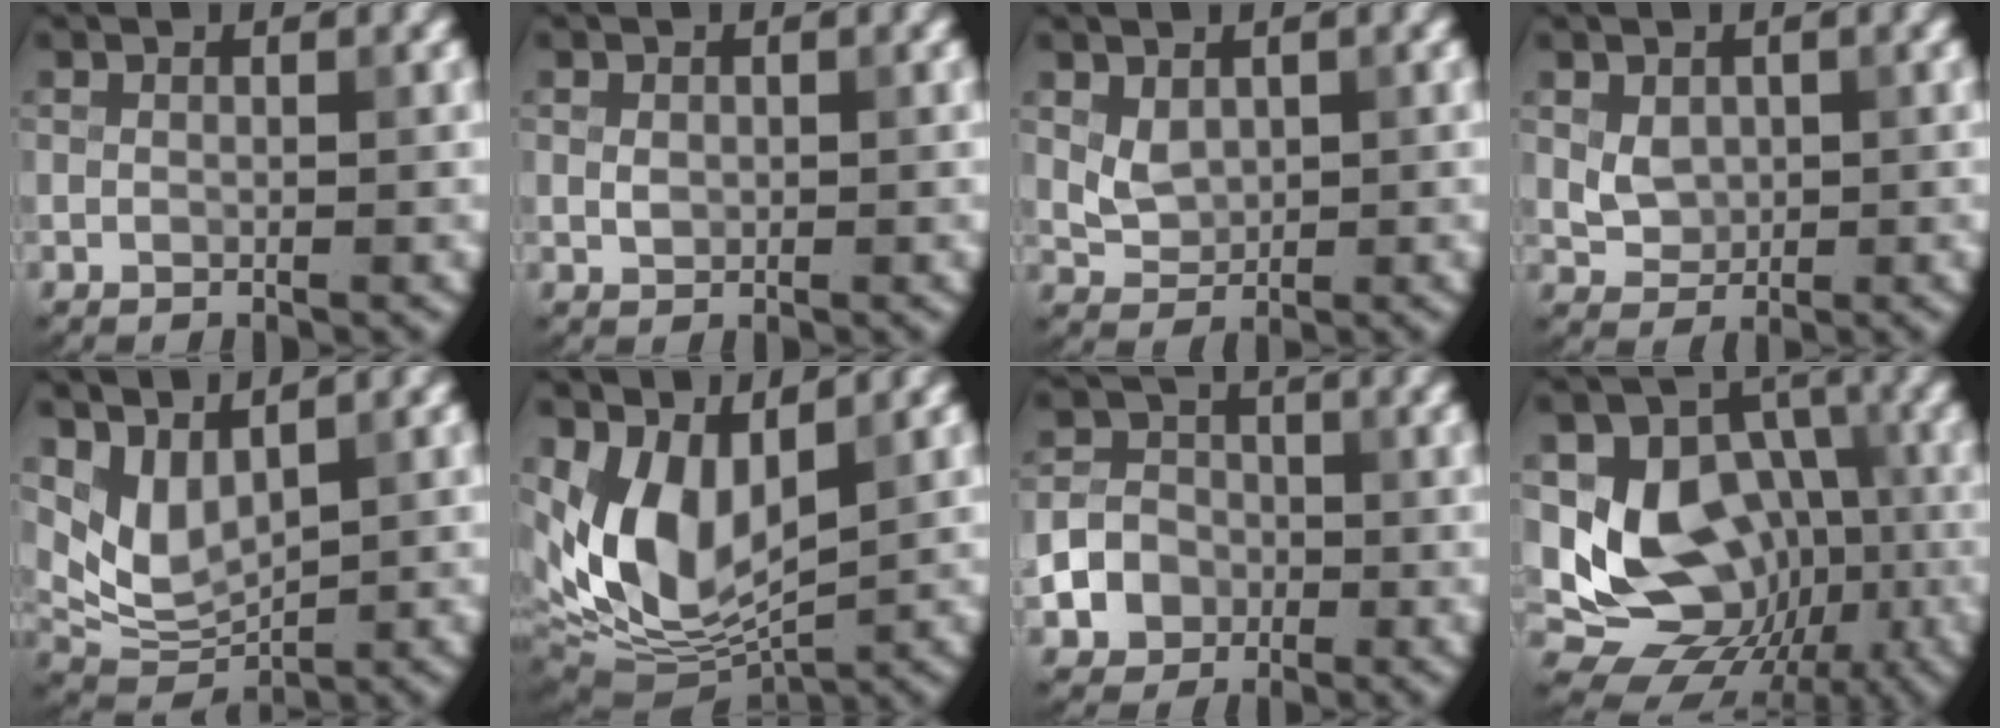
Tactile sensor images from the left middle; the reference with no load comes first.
{"total": 0.9, "force": [0.1, 0.7, 0.5], "torque": [-0.010, -0.001, 0.002]}
{"total": 2.0, "force": [0.7, 1.5, 1.2], "torque": [-0.024, -0.005, 0.020]}
{"total": 2.3, "force": [0.4, 1.8, 1.3], "torque": [-0.027, -0.003, 0.011]}
{"total": 4.2, "force": [2.4, 2.2, 2.6], "torque": [-0.061, -0.014, 0.056]}
{"total": 8.8, "force": [2.1, 5.2, 6.8], "torque": [-0.152, -0.014, 0.045]}
{"total": 3.8, "force": [-1.3, 3.4, 1.2], "torque": [-0.009, 0.002, -0.032]}
{"total": 12.5, "force": [-0.9, 10.1, 7.3], "torque": [-0.099, -0.009, -0.022]}